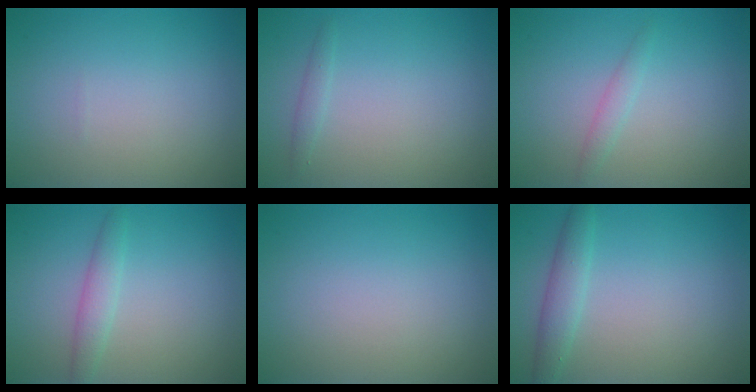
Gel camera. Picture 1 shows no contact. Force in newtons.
{"total": 0.8, "press": 0.8, "slide": 0.0}
{"total": 1.1, "press": 1.1, "slide": 0.0}
{"total": 1.8, "press": 1.8, "slide": 0.1}
{"total": 0.0}
{"total": 2.2, "press": 2.2, "slide": 0.0}